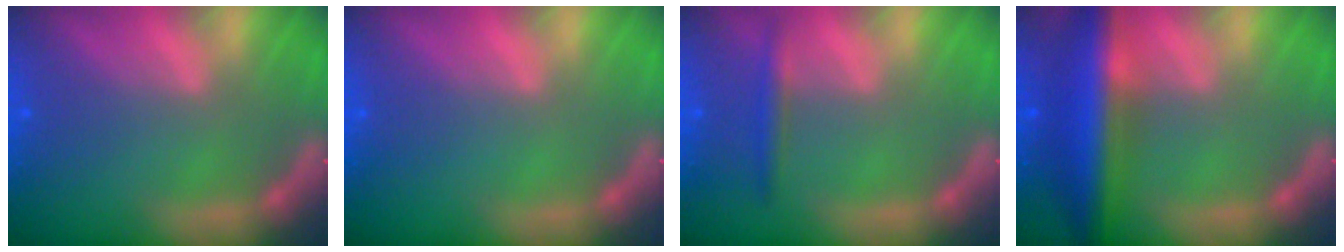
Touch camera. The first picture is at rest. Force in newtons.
{"total": 0.0}
{"total": 1.9}
{"total": 8.5}